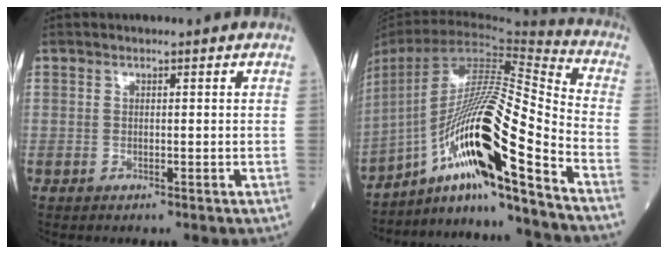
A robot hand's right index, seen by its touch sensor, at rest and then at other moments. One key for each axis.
{"total": 21.0, "fx": -12.2, "fy": 0.0, "fz": 17.0, "tx": -0.324, "ty": 0.001, "tz": -0.222}